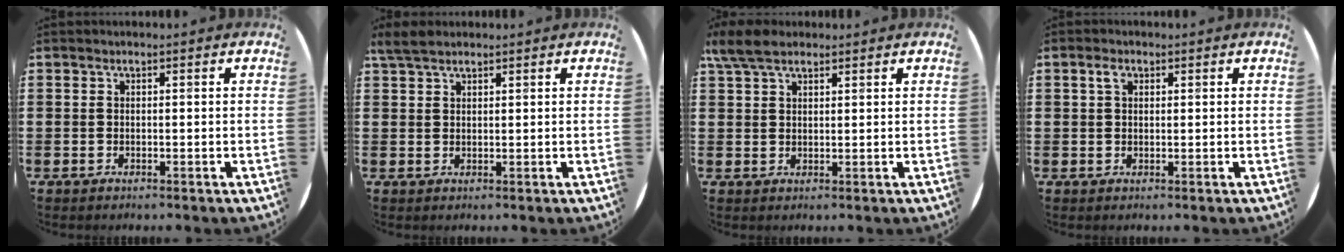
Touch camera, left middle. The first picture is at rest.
{"total": 2.6, "force": [2.2, 0.8, 1.1], "torque": [-0.018, 0.003, 0.039]}
{"total": 4.7, "force": [3.6, 1.8, 2.5], "torque": [-0.049, 0.001, 0.067]}
{"total": 1.8, "force": [0.9, 1.1, 1.1], "torque": [-0.017, 0.003, 0.015]}